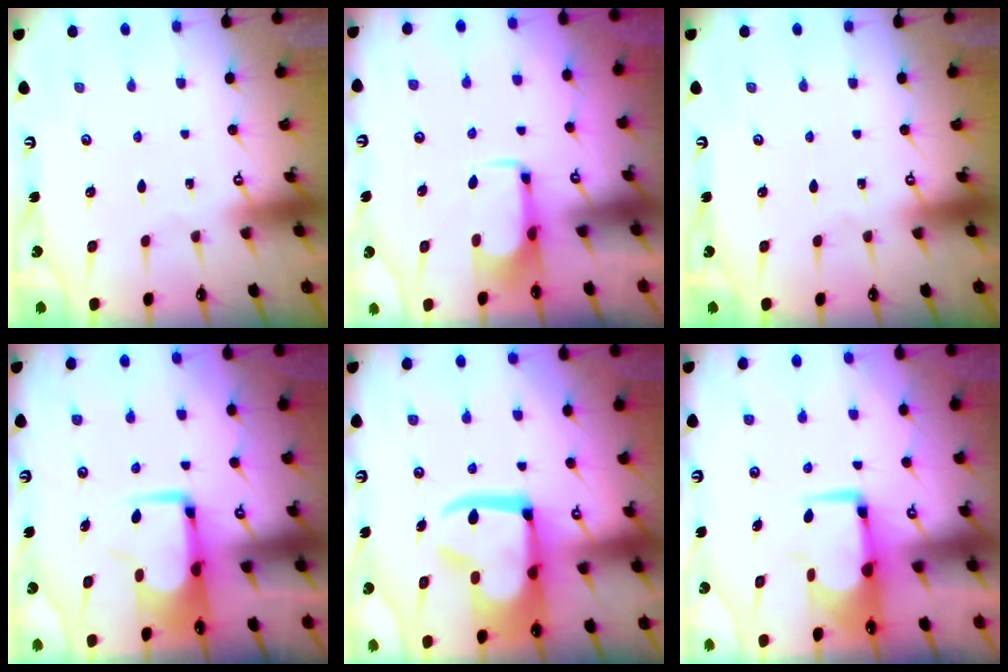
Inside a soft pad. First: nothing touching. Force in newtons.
{"total": 1.5, "press": 1.4, "slide": 0.5}
{"total": 0.0}
{"total": 7.3, "press": 7.2, "slide": 1.3}
{"total": 12.2, "press": 12.0, "slide": 1.7}
{"total": 2.6, "press": 2.4, "slide": 1.0}